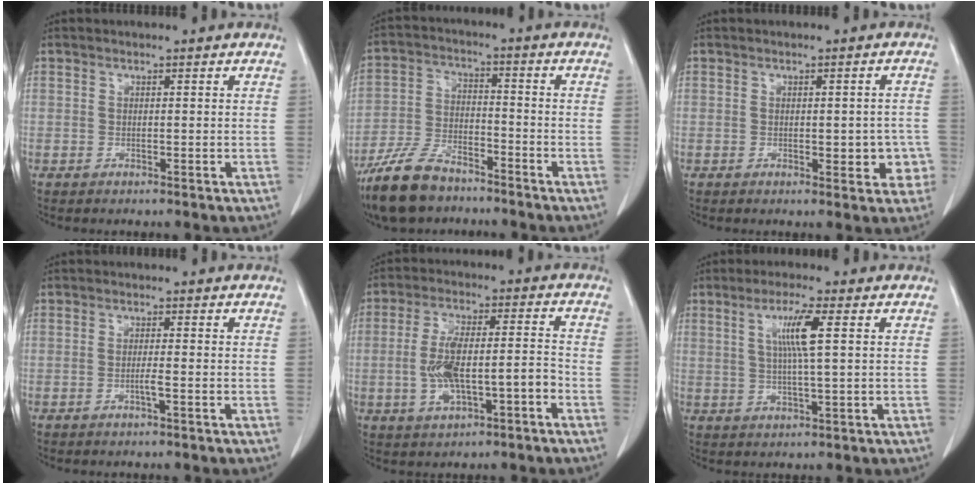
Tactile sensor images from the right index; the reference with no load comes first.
{"total": 10.2, "force": [-7.9, 4.1, 5.0], "torque": [-0.110, -0.016, -0.153]}
{"total": 4.3, "force": [-1.0, 2.2, 3.5], "torque": [-0.026, 0.010, -0.005]}
{"total": 1.4, "force": [-0.5, -0.2, 1.3], "torque": [-0.024, 0.000, -0.009]}
{"total": 9.9, "force": [-2.9, 2.7, 9.1], "torque": [-0.173, 0.019, -0.043]}
{"total": 5.9, "force": [1.6, -0.3, 5.7], "torque": [-0.107, 0.000, 0.032]}